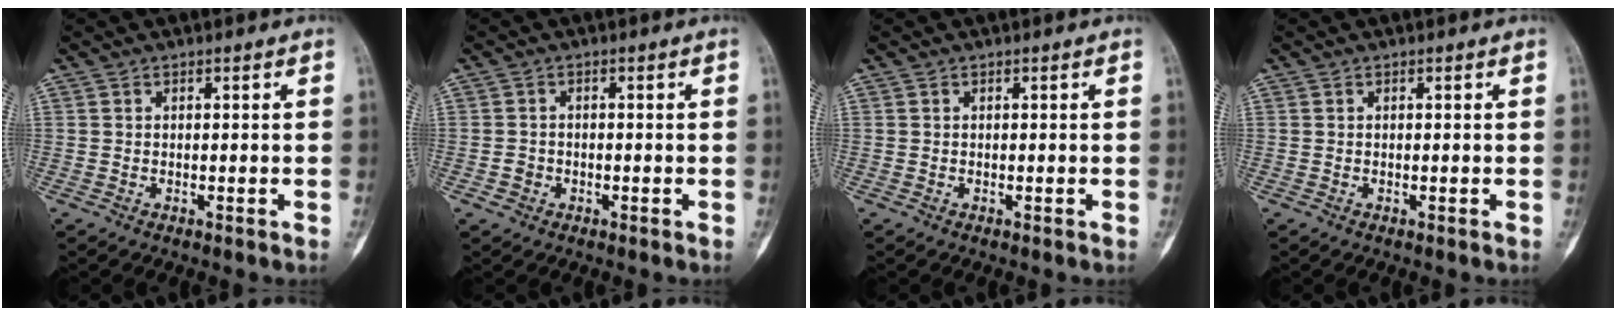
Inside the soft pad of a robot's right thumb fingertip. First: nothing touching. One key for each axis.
{"total": 2.0, "fx": -0.7, "fy": 1.8, "fz": 0.4, "tx": 0.004, "ty": 0.009, "tz": -0.012}
{"total": 0.0}
{"total": 0.0}